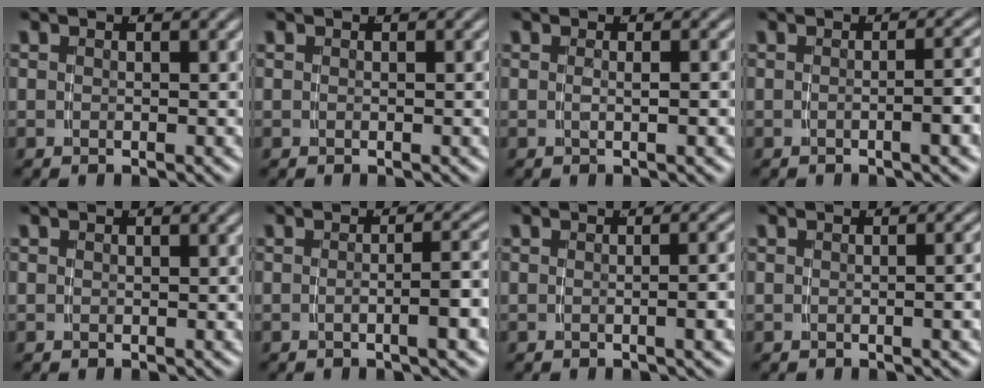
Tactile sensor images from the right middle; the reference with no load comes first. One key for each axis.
{"total": 0.0}
{"total": 1.1, "fx": -0.3, "fy": -0.8, "fz": 0.7, "tx": -0.014, "ty": -0.003, "tz": 0.000}
{"total": 2.2, "fx": -0.9, "fy": -0.1, "fz": 2.0, "tx": -0.024, "ty": 0.010, "tz": -0.017}
{"total": 0.0}
{"total": 3.0, "fx": -1.2, "fy": 0.1, "fz": 2.8, "tx": -0.035, "ty": 0.006, "tz": -0.019}
{"total": 1.6, "fx": -0.6, "fy": -0.3, "fz": 1.5, "tx": -0.017, "ty": 0.011, "tz": -0.014}
{"total": 1.1, "fx": -0.4, "fy": -0.3, "fz": 1.0, "tx": -0.012, "ty": 0.010, "tz": -0.010}